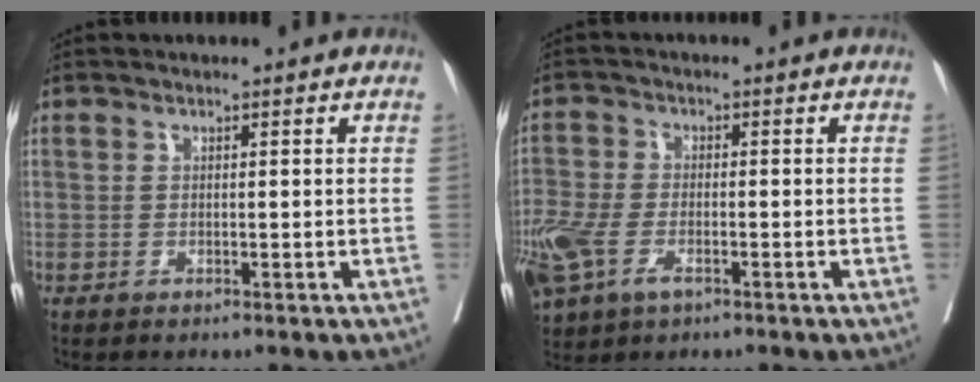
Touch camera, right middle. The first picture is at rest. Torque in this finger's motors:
{"motor_torque": [1.61, -0.53, 0.57, 0.21]}